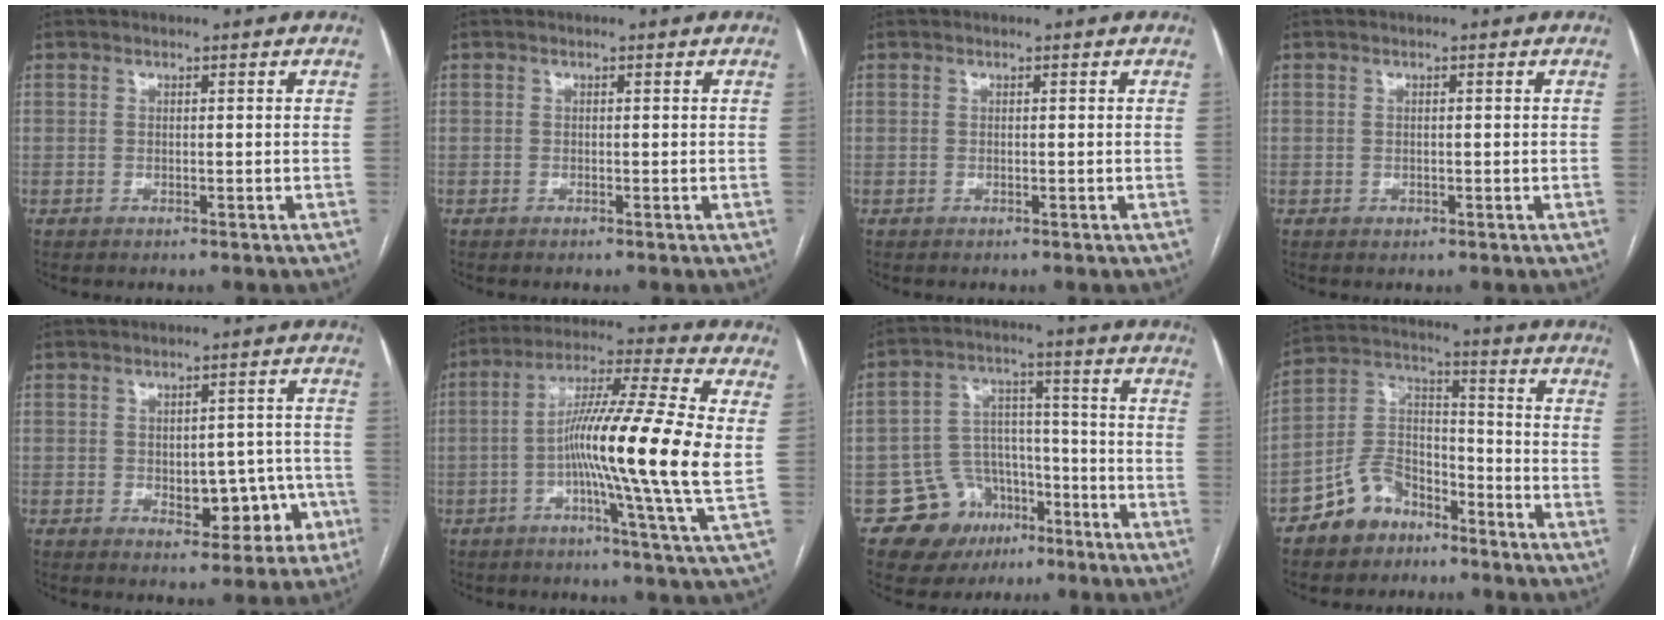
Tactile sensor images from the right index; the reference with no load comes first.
{"total": 0.0}
{"total": 0.0}
{"total": 0.6, "force": [-0.1, 0.5, 0.2], "torque": [-0.004, 0.001, 0.001]}
{"total": 9.0, "force": [-3.1, 5.1, 6.7], "torque": [-0.063, 0.031, -0.026]}
{"total": 16.8, "force": [-1.0, -1.3, 16.7], "torque": [-0.285, -0.005, -0.036]}
{"total": 9.9, "force": [-6.0, 7.6, 2.1], "torque": [-0.036, 0.044, -0.089]}
{"total": 9.5, "force": [-6.8, 5.8, 3.4], "torque": [-0.075, 0.026, -0.126]}